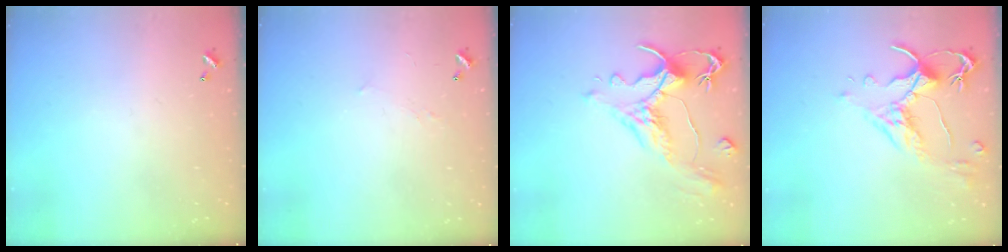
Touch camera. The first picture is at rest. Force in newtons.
{"total": 2.9, "press": 2.8, "slide": 0.4}
{"total": 1.6, "press": 0.0, "slide": 1.6}
{"total": 2.5, "press": 2.1, "slide": 1.4}